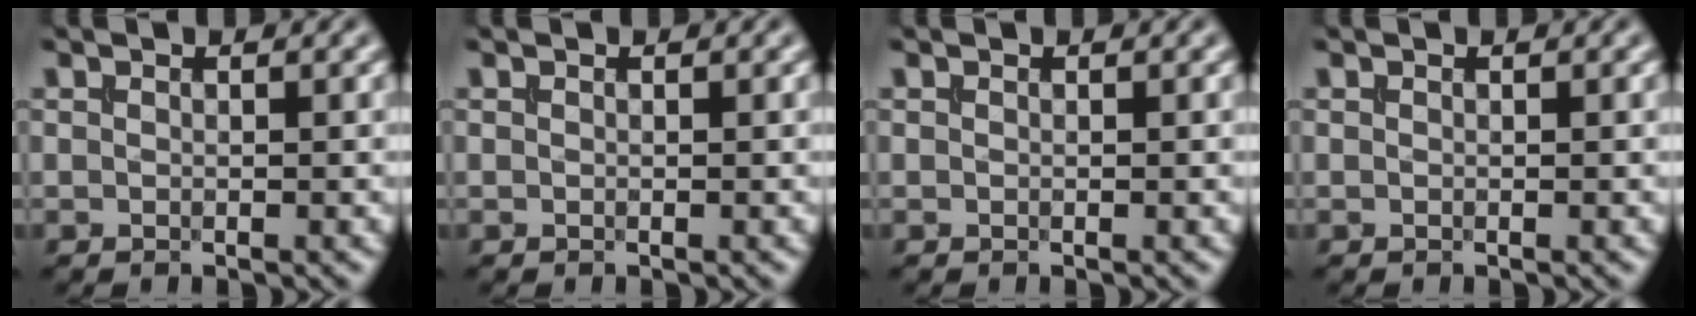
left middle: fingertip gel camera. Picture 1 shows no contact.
{"total": 0.0}
{"total": 0.0}
{"total": 0.0}